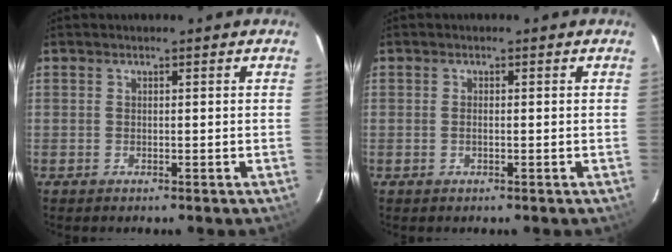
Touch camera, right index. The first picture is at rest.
{"total": 0.8, "force": [-0.1, 0.3, 0.8], "torque": [-0.017, 0.001, -0.004]}